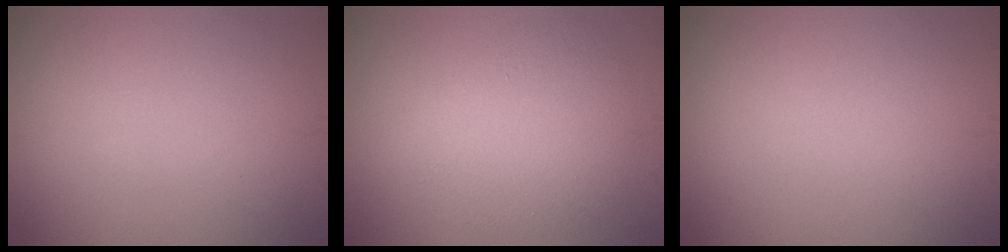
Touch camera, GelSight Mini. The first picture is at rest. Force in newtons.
{"total": 4.8, "press": 4.8, "slide": 0.2}
{"total": 0.0}